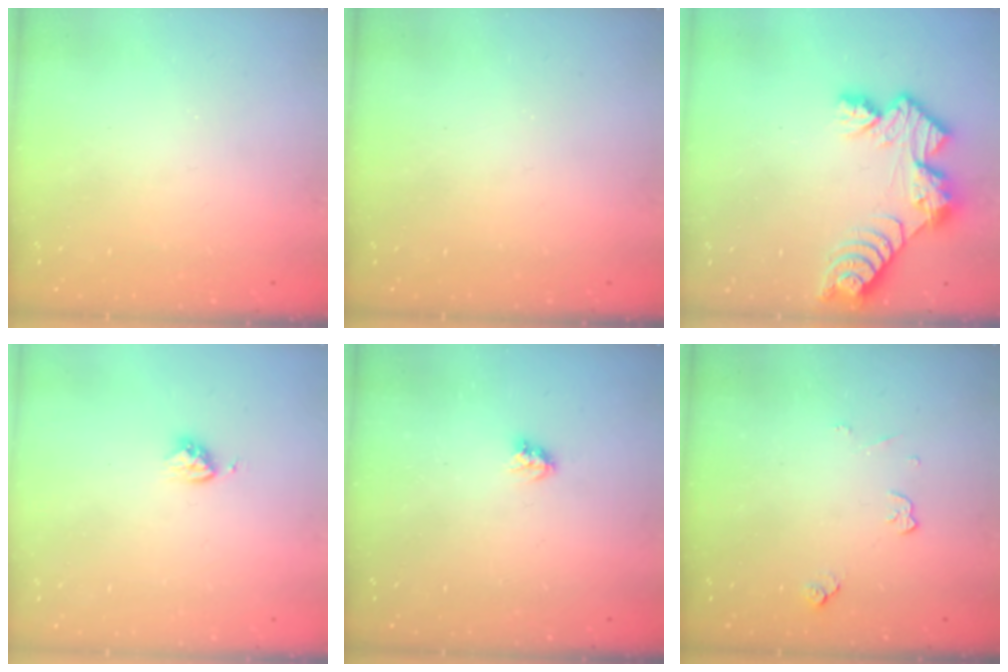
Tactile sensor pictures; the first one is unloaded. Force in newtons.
{"total": 0.0}
{"total": 10.3, "press": 10.3, "slide": 1.0}
{"total": 3.9, "press": 3.8, "slide": 0.4}
{"total": 3.4, "press": 3.4, "slide": 0.4}
{"total": 4.8, "press": 4.7, "slide": 0.7}